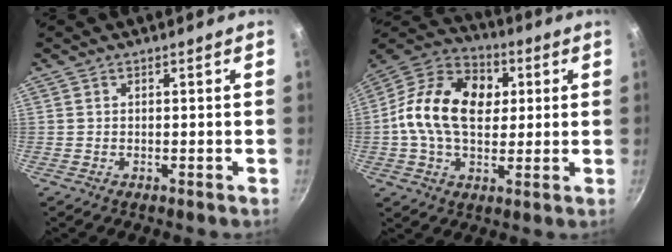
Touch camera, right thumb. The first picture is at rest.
{"total": 18.3, "force": [2.1, 12.6, 13.1], "torque": [-0.202, 0.022, 0.016]}